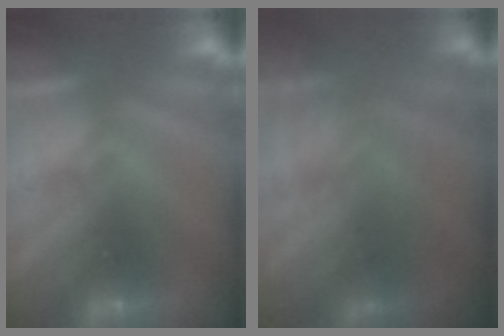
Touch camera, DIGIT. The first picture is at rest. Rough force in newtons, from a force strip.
{"total": 7.7}